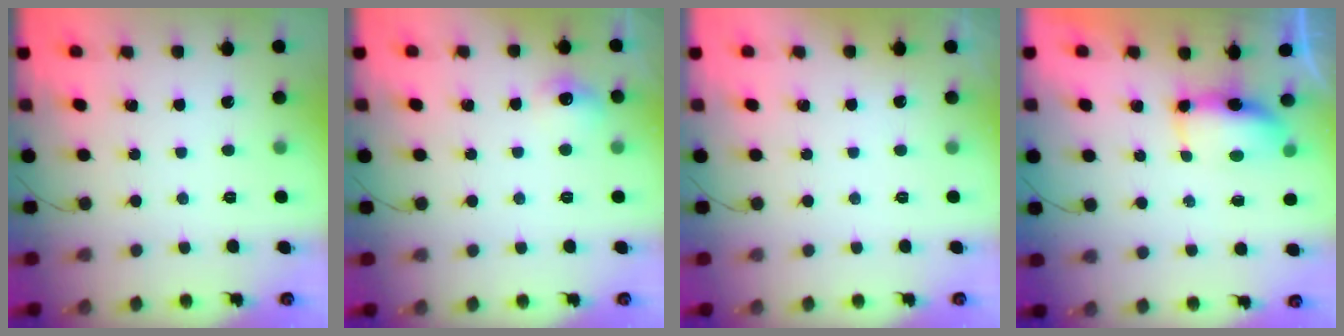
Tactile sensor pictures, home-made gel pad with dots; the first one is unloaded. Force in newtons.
{"total": 6.8, "press": 6.7, "slide": 1.0}
{"total": 7.1, "press": 1.6, "slide": 6.9}
{"total": 6.1, "press": 6.1, "slide": 0.6}